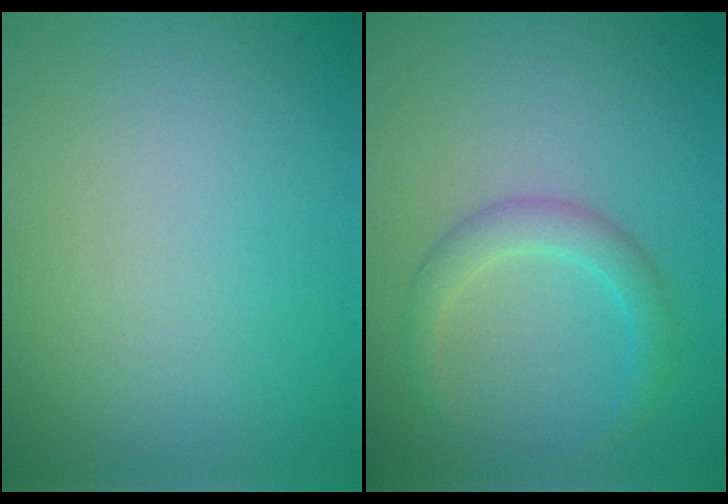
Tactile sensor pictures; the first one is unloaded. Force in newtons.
{"total": 2.4, "press": 2.4, "slide": 0.1}